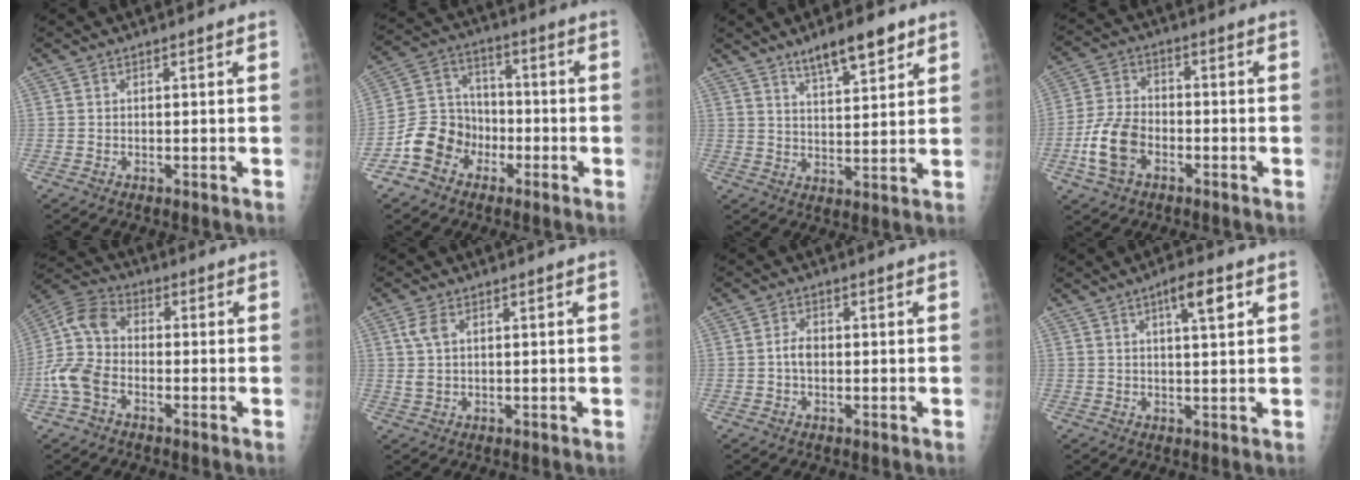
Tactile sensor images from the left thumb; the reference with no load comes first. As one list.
[{"total": 11.0, "force": [-5.2, 8.9, 3.9], "torque": [-0.043, 0.053, -0.101]}, {"total": 8.7, "force": [5.9, 2.4, 5.9], "torque": [-0.080, -0.030, 0.100]}, {"total": 9.8, "force": [-3.8, 6.4, 6.5], "torque": [-0.124, 0.020, -0.075]}, {"total": 10.2, "force": [-3.2, 6.7, 7.0], "torque": [-0.152, 0.028, -0.074]}, {"total": 3.3, "force": [1.2, 1.7, 2.6], "torque": [-0.060, 0.004, 0.025]}, {"total": 2.5, "force": [-0.4, 1.7, 1.9], "torque": [-0.028, 0.009, -0.010]}, {"total": 5.6, "force": [2.5, 1.3, 4.8], "torque": [-0.072, -0.004, 0.038]}]